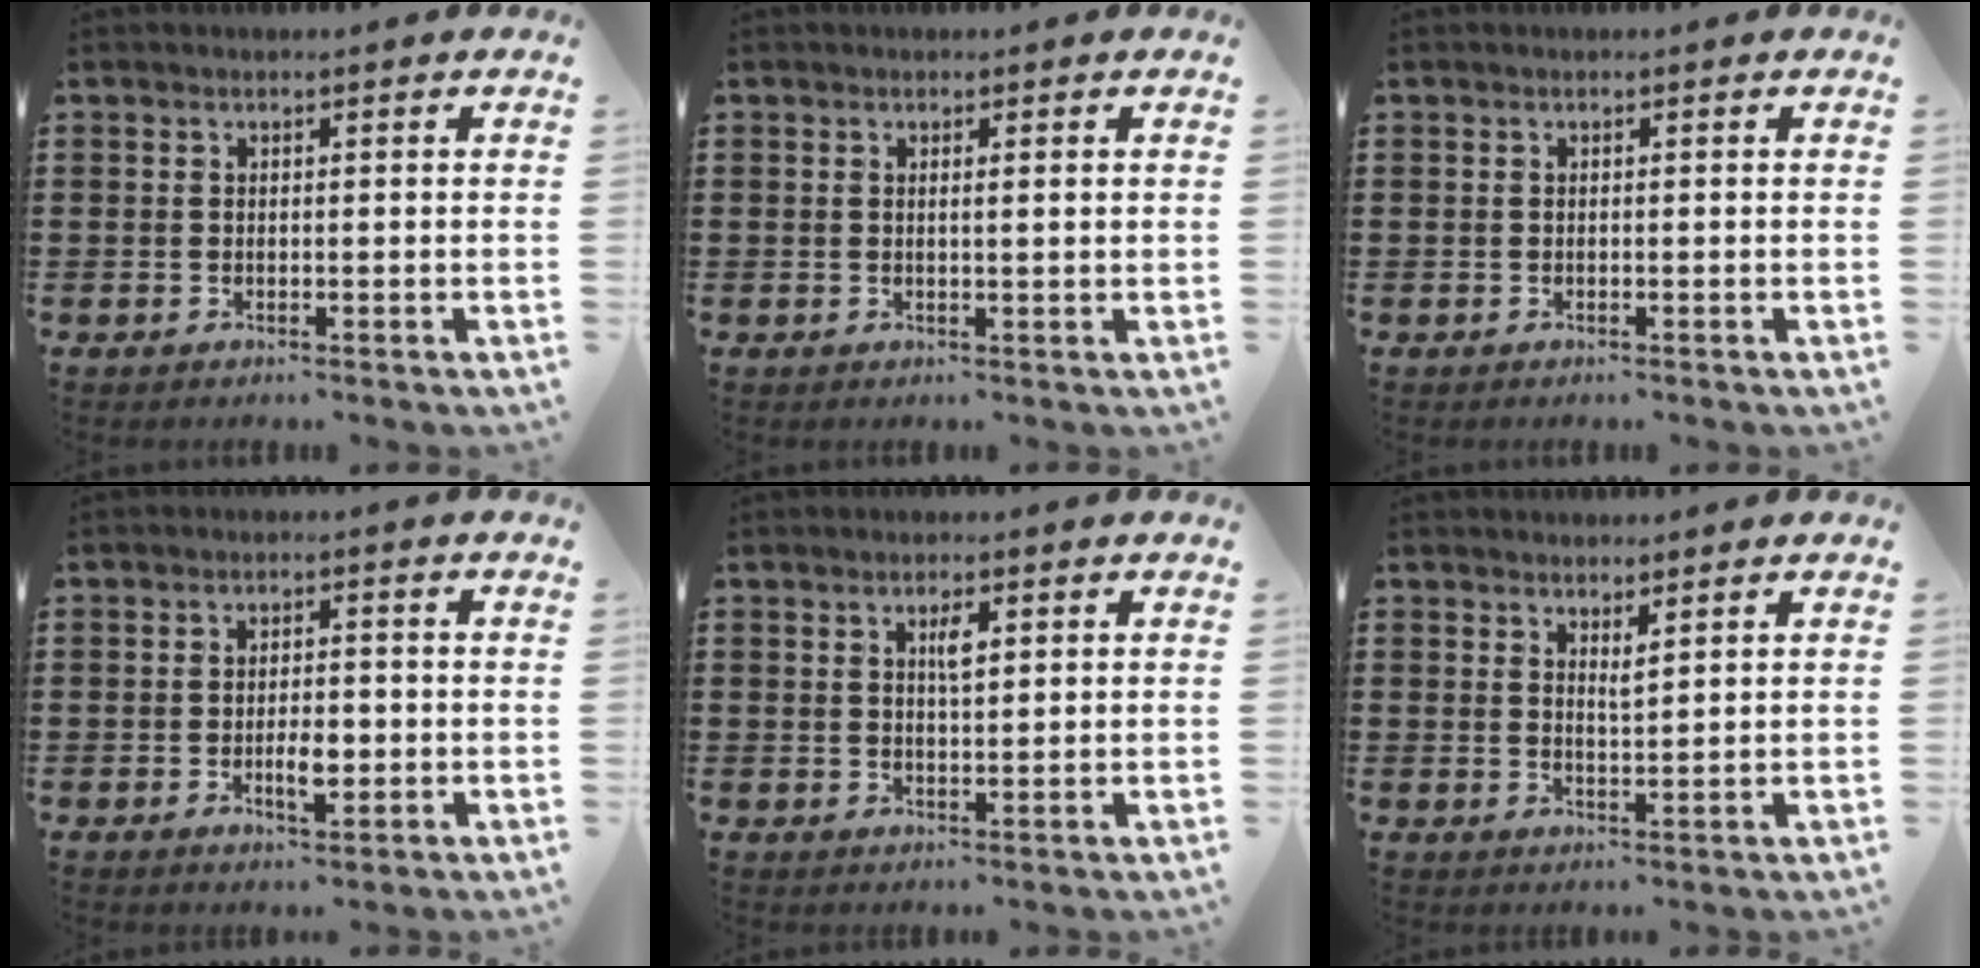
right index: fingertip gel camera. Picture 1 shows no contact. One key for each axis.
{"total": 0.8, "fx": 0.3, "fy": 0.0, "fz": 0.8, "tx": -0.016, "ty": -0.001, "tz": 0.005}
{"total": 0.0}
{"total": 4.1, "fx": -1.1, "fy": 1.6, "fz": 3.6, "tx": -0.070, "ty": 0.003, "tz": -0.020}
{"total": 2.5, "fx": 0.9, "fy": 0.7, "fz": 2.2, "tx": -0.039, "ty": 0.001, "tz": 0.012}
{"total": 1.7, "fx": 1.5, "fy": 0.2, "fz": 0.9, "tx": -0.011, "ty": -0.002, "tz": 0.025}